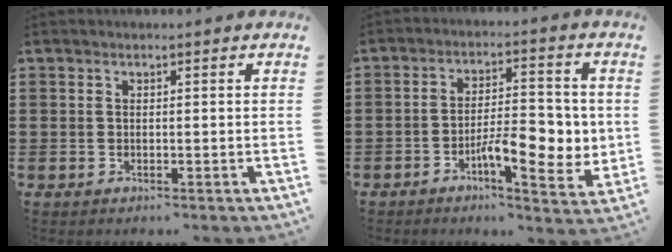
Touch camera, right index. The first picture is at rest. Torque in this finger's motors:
{"motor_torque": [2.14, 0.00, 0.63, 0.14]}